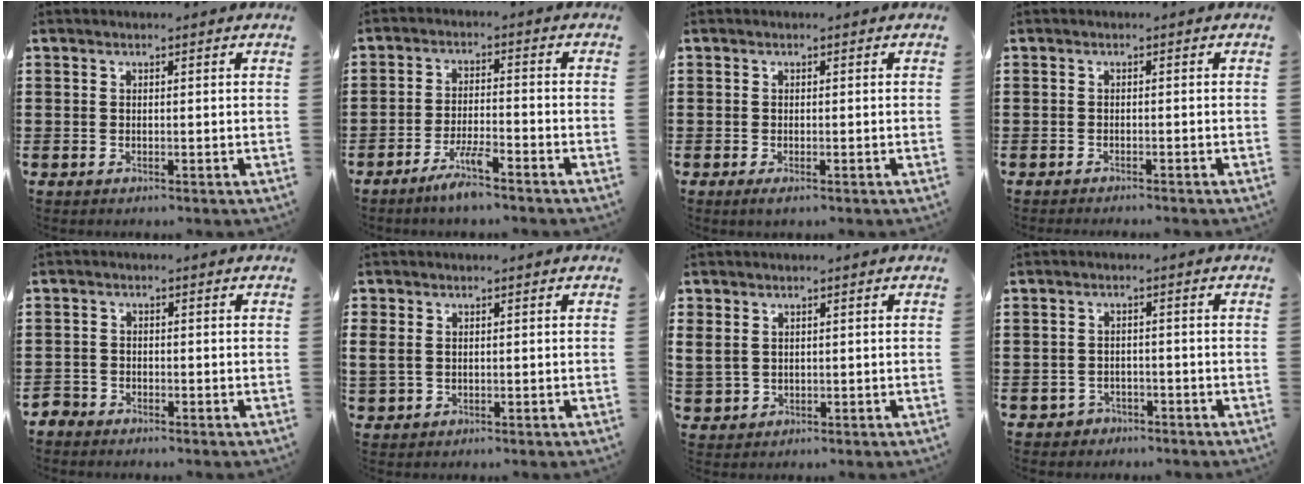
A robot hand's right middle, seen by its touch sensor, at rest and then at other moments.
{"total": 4.9, "force": [-3.8, 0.5, 2.9], "torque": [-0.063, -0.003, -0.075]}
{"total": 0.6, "force": [-0.3, 0.1, 0.5], "torque": [-0.011, -0.007, -0.004]}
{"total": 0.8, "force": [-0.7, -0.2, 0.0], "torque": [-0.004, -0.003, -0.015]}
{"total": 2.1, "force": [-2.0, 0.7, 0.0], "torque": [-0.012, -0.004, -0.046]}
{"total": 1.7, "force": [0.4, 1.4, 0.9], "torque": [-0.039, -0.001, 0.002]}
{"total": 2.2, "force": [1.2, 1.7, 0.7], "torque": [-0.023, 0.007, 0.021]}
{"total": 1.7, "force": [-1.5, 0.8, -0.2], "torque": [-0.005, 0.002, -0.036]}